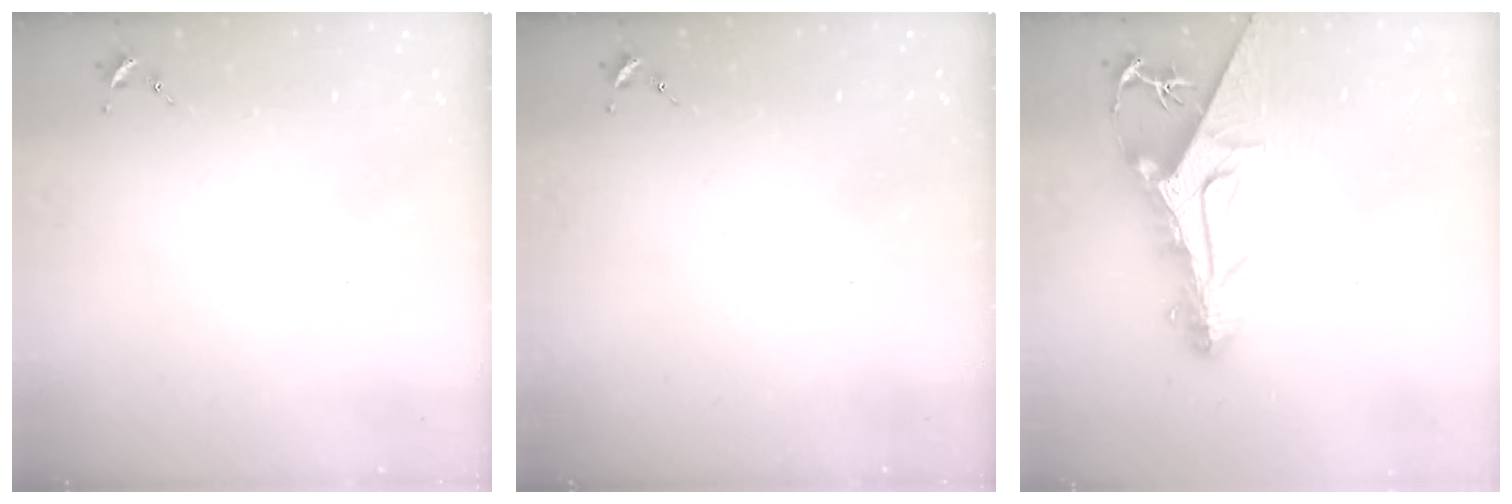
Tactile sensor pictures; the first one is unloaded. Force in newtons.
{"total": 0.7, "press": 0.7, "slide": 0.0}
{"total": 13.4, "press": 13.4, "slide": 1.3}